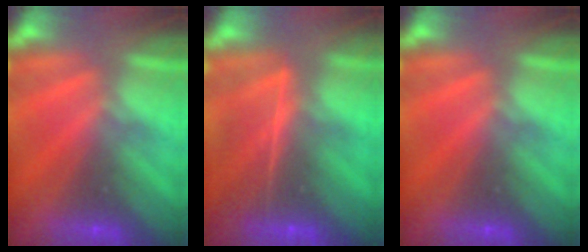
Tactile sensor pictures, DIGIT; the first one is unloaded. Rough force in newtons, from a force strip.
{"total": 7.0}
{"total": 0.0}